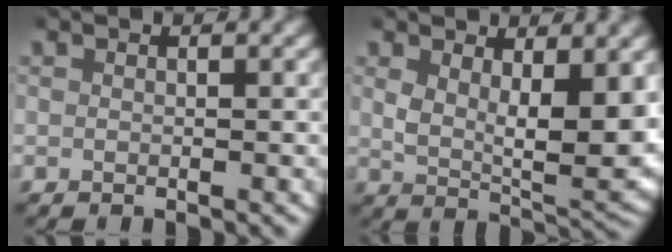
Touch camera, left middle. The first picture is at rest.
{"total": 6.3, "force": [2.0, 2.9, 5.2], "torque": [-0.087, -0.020, 0.038]}